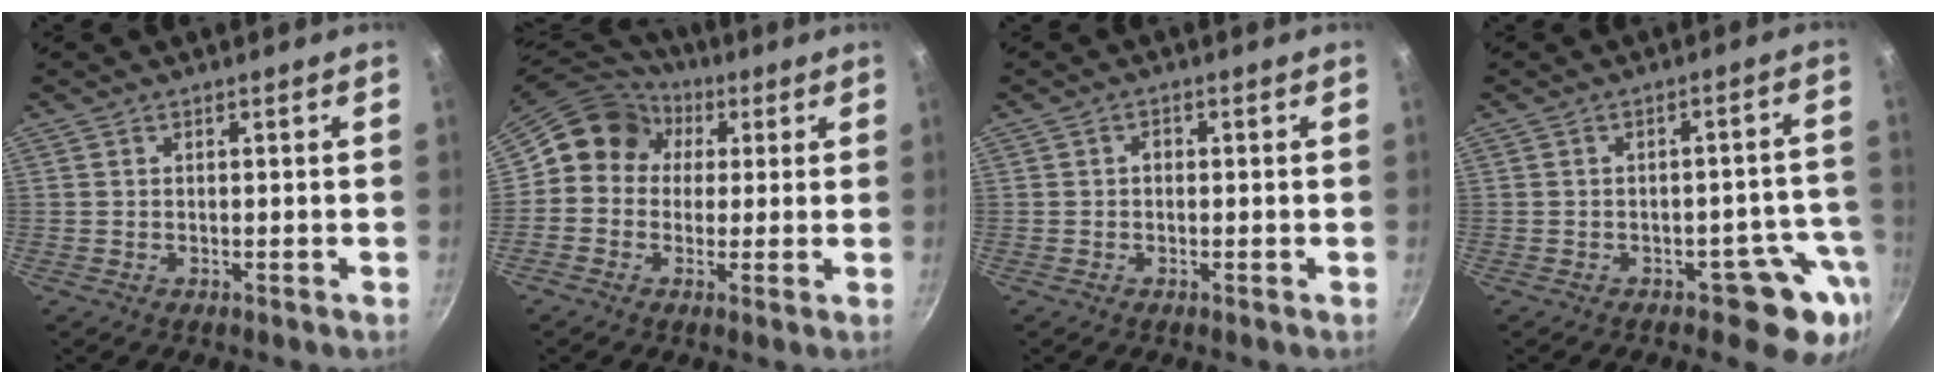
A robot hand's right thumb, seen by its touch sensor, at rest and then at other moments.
{"total": 11.2, "force": [2.2, 10.1, 4.3], "torque": [-0.047, 0.024, 0.012]}
{"total": 1.3, "force": [-0.1, 1.0, 0.8], "torque": [-0.011, 0.007, -0.004]}
{"total": 8.0, "force": [-4.2, 4.7, 4.9], "torque": [0.011, 0.045, -0.043]}